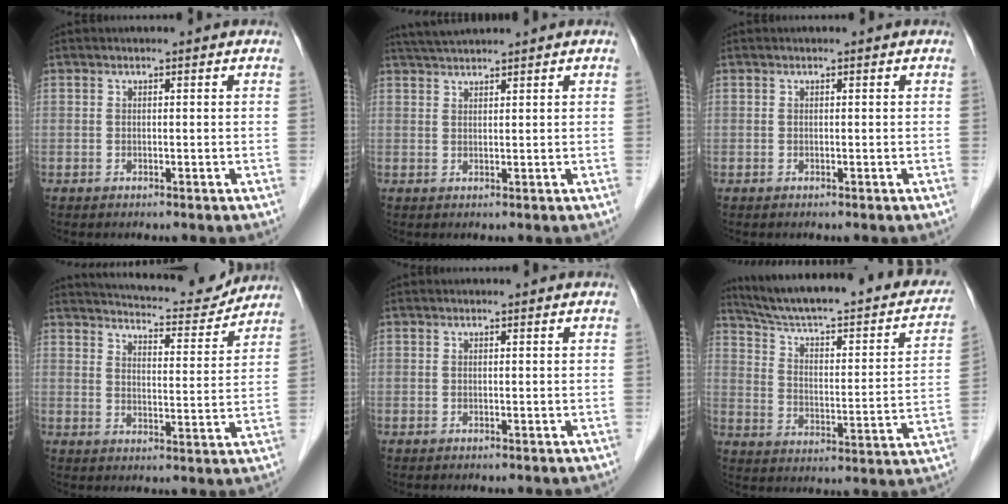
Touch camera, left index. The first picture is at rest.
{"total": 3.5, "force": [3.2, -0.6, 1.2], "torque": [-0.023, 0.018, 0.064]}
{"total": 0.0}
{"total": 14.1, "force": [13.3, 2.6, 4.1], "torque": [-0.053, -0.009, 0.172]}
{"total": 0.0}
{"total": 27.0, "force": [22.2, 5.5, 14.3], "torque": [-0.211, -0.009, 0.295]}